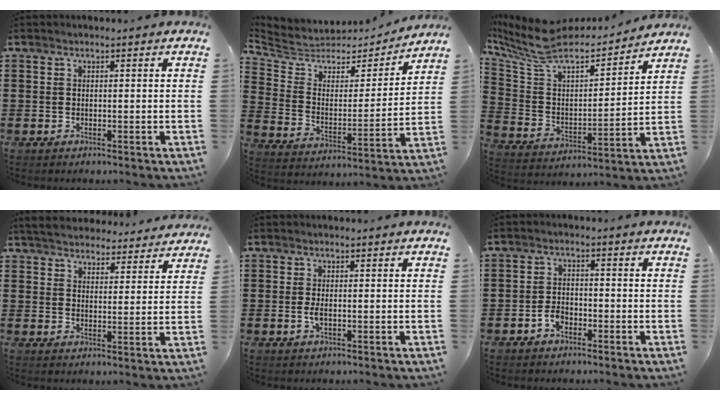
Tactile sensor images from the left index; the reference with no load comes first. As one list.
[{"total": 5.2, "force": [4.5, 2.4, 0.8], "torque": [-0.050, -0.032, 0.073]}, {"total": 9.2, "force": [7.9, 2.9, 3.6], "torque": [-0.119, -0.056, 0.132]}, {"total": 4.5, "force": [4.5, 0.4, 0.5], "torque": [-0.032, -0.025, 0.079]}, {"total": 1.8, "force": [-0.2, 0.7, 1.6], "torque": [-0.046, -0.006, -0.008]}, {"total": 2.6, "force": [-1.5, 1.6, 1.4], "torque": [-0.037, 0.000, -0.033]}]